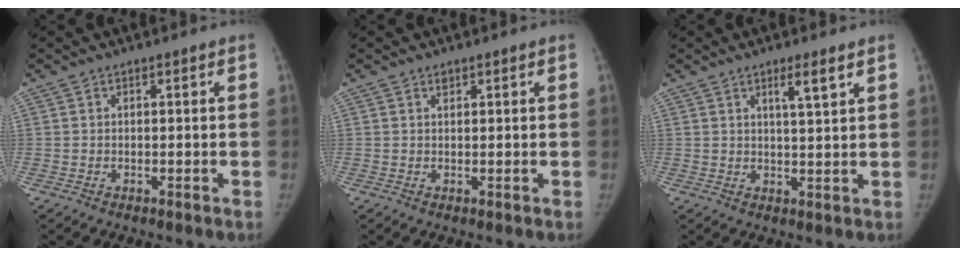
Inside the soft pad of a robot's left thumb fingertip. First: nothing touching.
{"total": 0.9, "force": [0.6, 0.5, 0.4], "torque": [-0.002, -0.004, 0.009]}
{"total": 4.2, "force": [2.4, 0.3, 3.5], "torque": [-0.057, -0.019, 0.043]}